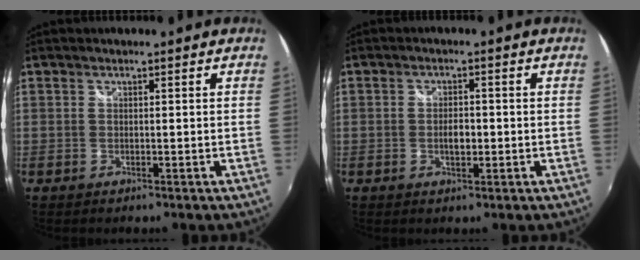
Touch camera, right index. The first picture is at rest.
{"total": 2.8, "force": [-0.6, 1.5, 2.3], "torque": [-0.040, 0.000, -0.009]}